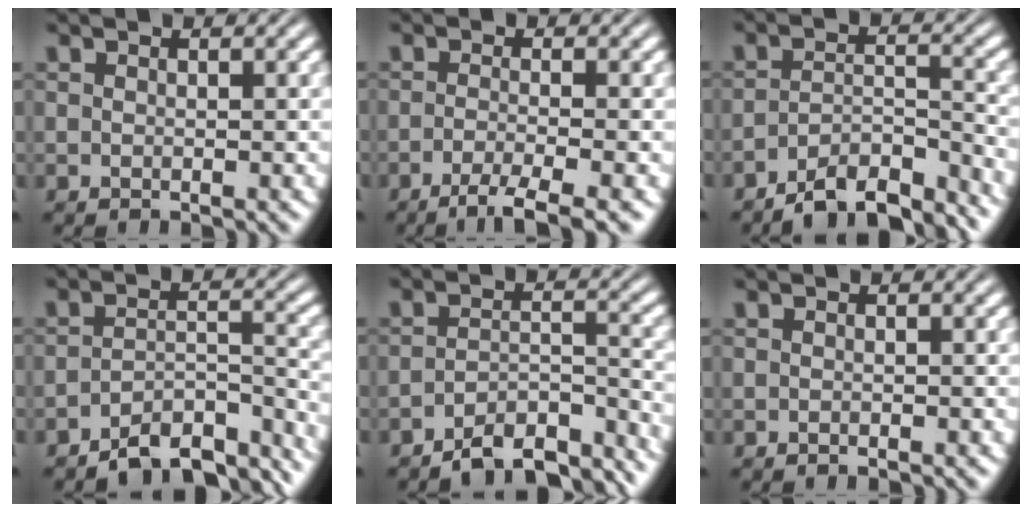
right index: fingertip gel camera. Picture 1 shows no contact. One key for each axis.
{"total": 4.2, "fx": -3.1, "fy": 0.3, "fz": 2.8, "tx": -0.044, "ty": -0.013, "tz": -0.045}
{"total": 7.5, "fx": -6.9, "fy": 1.4, "fz": 2.6, "tx": -0.027, "ty": -0.020, "tz": -0.104}
{"total": 8.6, "fx": -7.7, "fy": 1.9, "fz": 3.2, "tx": -0.025, "ty": -0.024, "tz": -0.111}
{"total": 7.9, "fx": -7.2, "fy": 1.4, "fz": 2.8, "tx": -0.017, "ty": -0.020, "tz": -0.107}
{"total": 0.6, "fx": -0.5, "fy": -0.4, "fz": 0.0, "tx": -0.002, "ty": 0.000, "tz": -0.009}